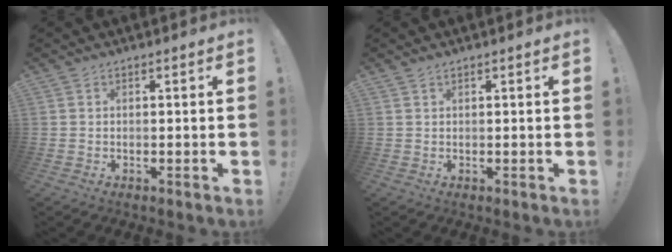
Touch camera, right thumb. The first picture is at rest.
{"total": 0.6, "force": [0.5, 0.1, 0.2], "torque": [-0.011, 0.003, 0.011]}